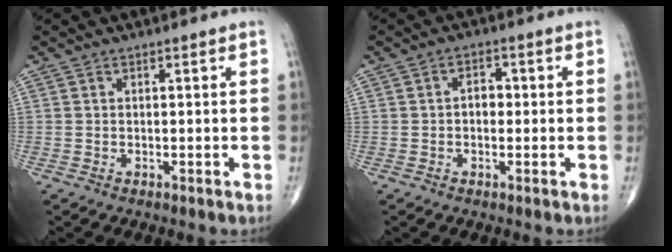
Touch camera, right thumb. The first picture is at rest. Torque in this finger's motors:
{"motor_torque": [-0.37, 0.06, 0.46, 0.01, 0.00]}